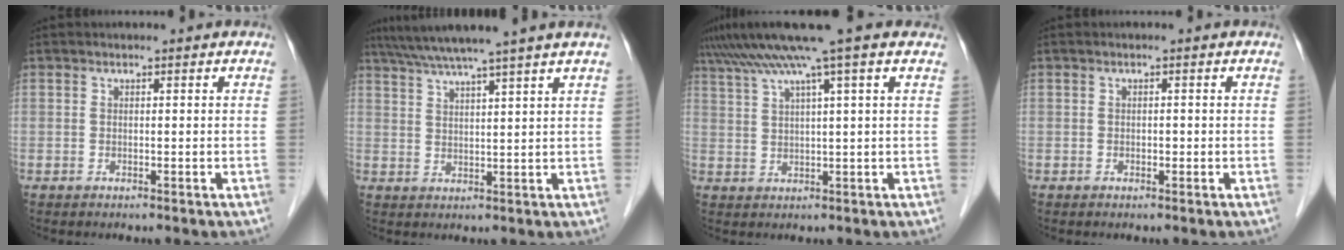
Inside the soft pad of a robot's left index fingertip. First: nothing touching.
{"total": 10.4, "force": [8.6, -1.9, 5.6], "torque": [-0.093, 0.019, 0.124]}
{"total": 9.4, "force": [6.7, -1.6, 6.4], "torque": [-0.114, 0.032, 0.103]}
{"total": 0.6, "force": [-0.3, 0.3, 0.4], "torque": [-0.006, 0.001, -0.007]}